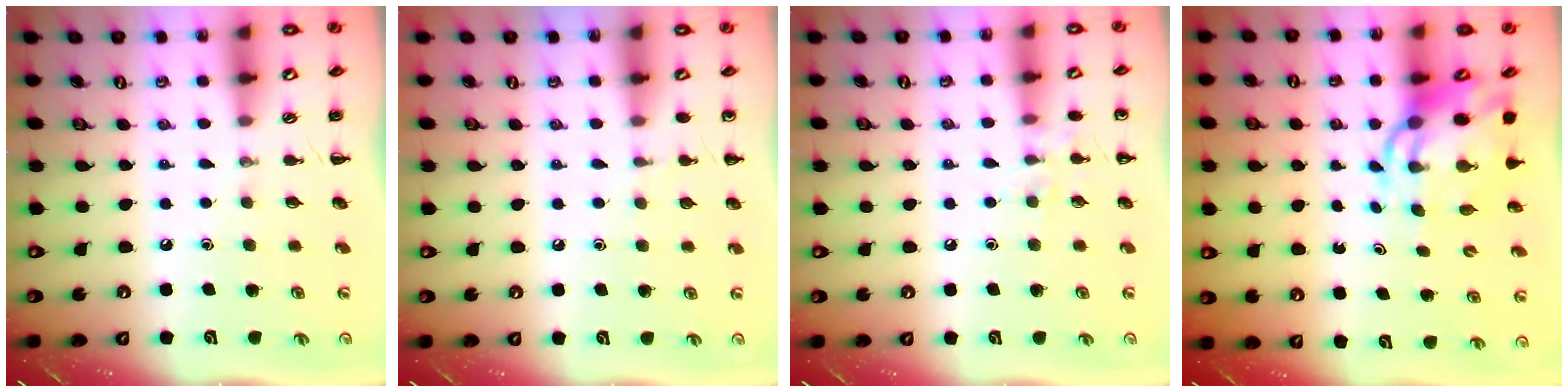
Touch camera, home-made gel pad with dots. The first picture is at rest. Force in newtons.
{"total": 5.0, "press": 4.8, "slide": 1.5}
{"total": 7.2, "press": 7.0, "slide": 1.6}
{"total": 8.7, "press": 8.4, "slide": 2.2}